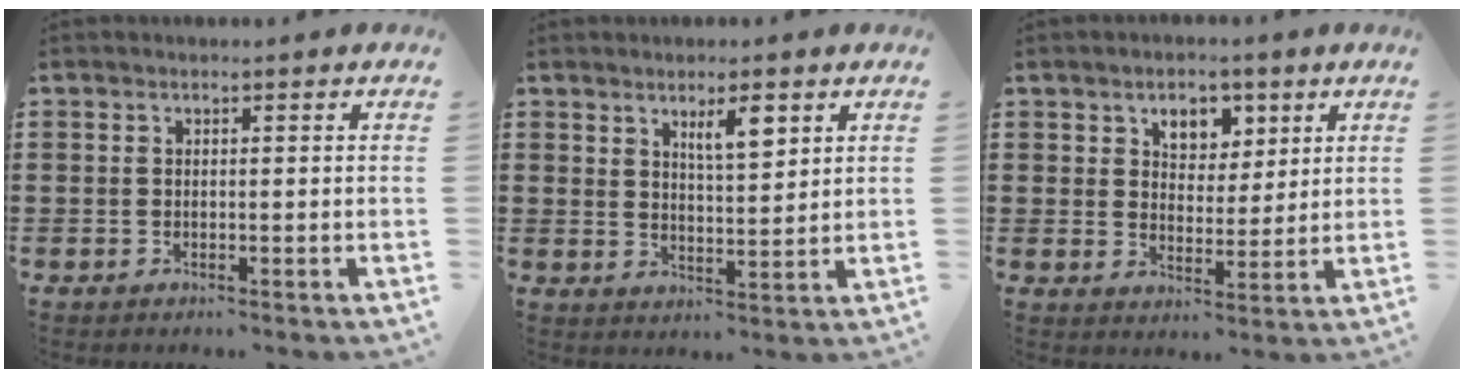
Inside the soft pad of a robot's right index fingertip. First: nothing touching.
{"total": 4.9, "force": [2.9, 1.5, 3.6], "torque": [-0.060, 0.000, 0.047]}
{"total": 5.0, "force": [2.8, 3.4, 2.3], "torque": [-0.044, 0.008, 0.046]}